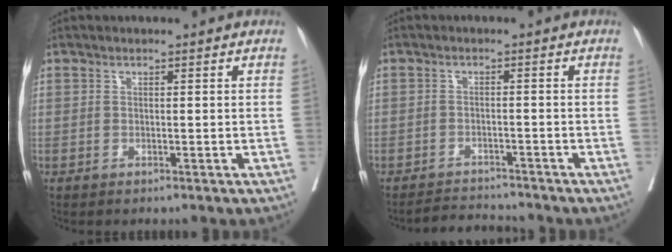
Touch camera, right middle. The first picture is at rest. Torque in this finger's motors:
{"motor_torque": [-0.16, -0.11, -0.19, -0.13]}